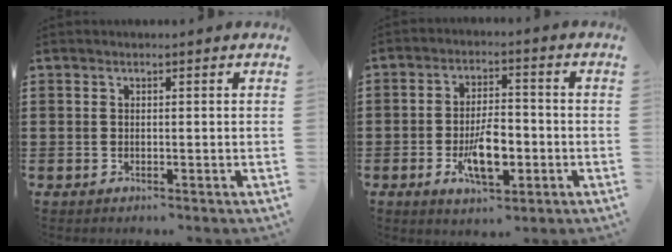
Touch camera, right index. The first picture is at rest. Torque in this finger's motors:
{"motor_torque": [1.59, 0.55, 0.65, 0.17]}